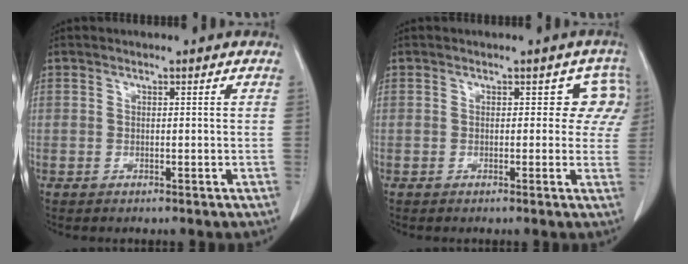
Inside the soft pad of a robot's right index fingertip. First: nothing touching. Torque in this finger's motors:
{"motor_torque": [0.04, 0.04, 0.05, 0.00]}